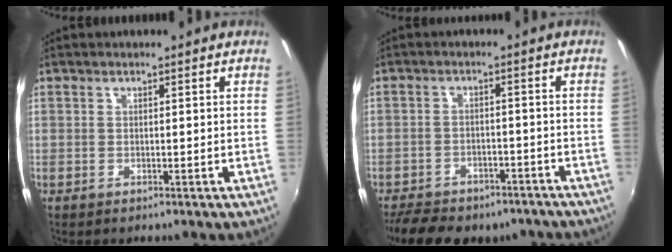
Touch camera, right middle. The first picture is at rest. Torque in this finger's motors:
{"motor_torque": [1.07, -1.07, 0.39, 0.09]}